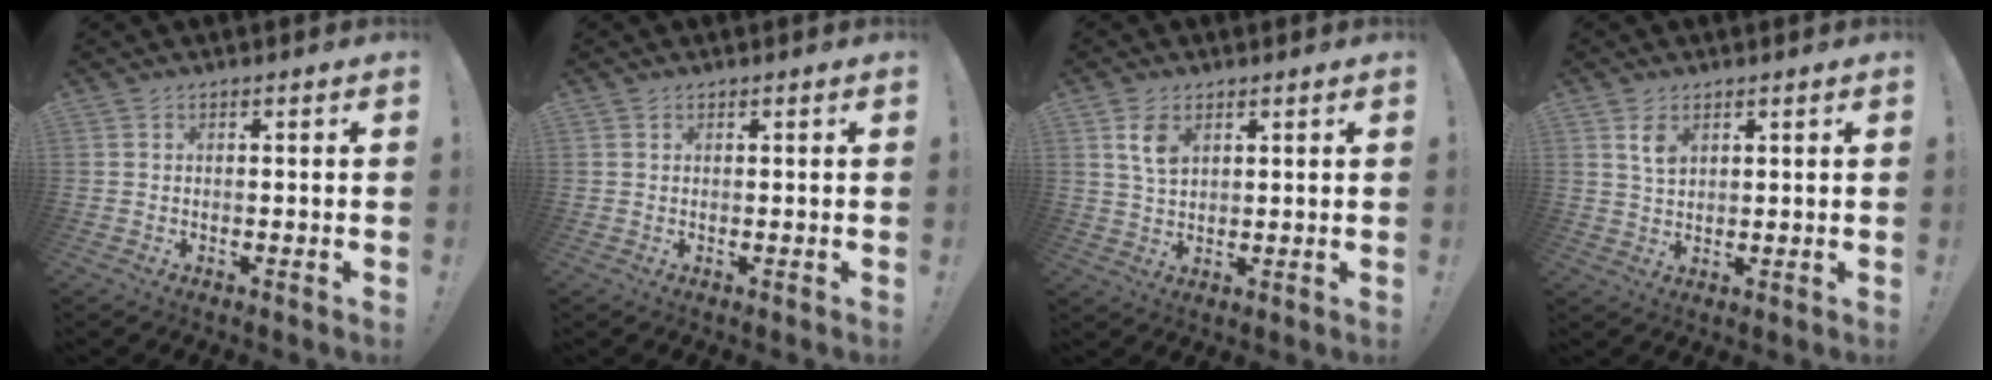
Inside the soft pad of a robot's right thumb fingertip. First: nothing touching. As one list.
[{"total": 0.6, "force": [0.4, 0.4, 0.0], "torque": [0.001, 0.000, 0.008]}, {"total": 6.3, "force": [2.9, 4.0, 4.0], "torque": [-0.065, -0.008, 0.054]}, {"total": 4.7, "force": [2.4, 2.8, 2.9], "torque": [-0.043, -0.011, 0.041]}]